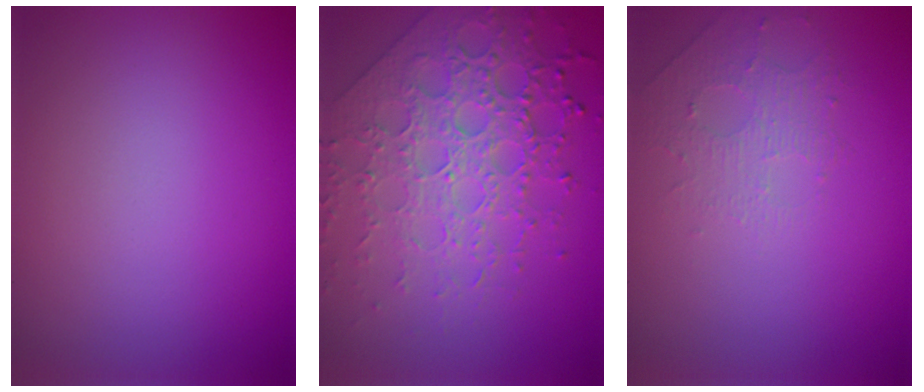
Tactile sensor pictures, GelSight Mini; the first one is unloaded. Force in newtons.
{"total": 7.7, "press": 5.4, "slide": 5.5}
{"total": 1.5, "press": 1.0, "slide": 1.1}